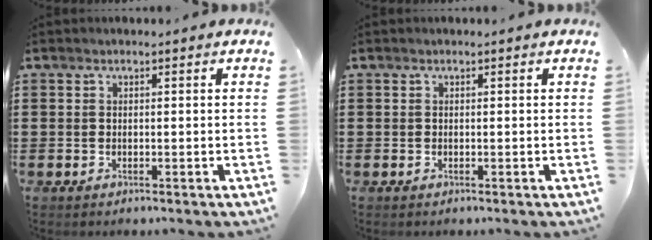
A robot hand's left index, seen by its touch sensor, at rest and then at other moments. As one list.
[{"total": 0.0}]